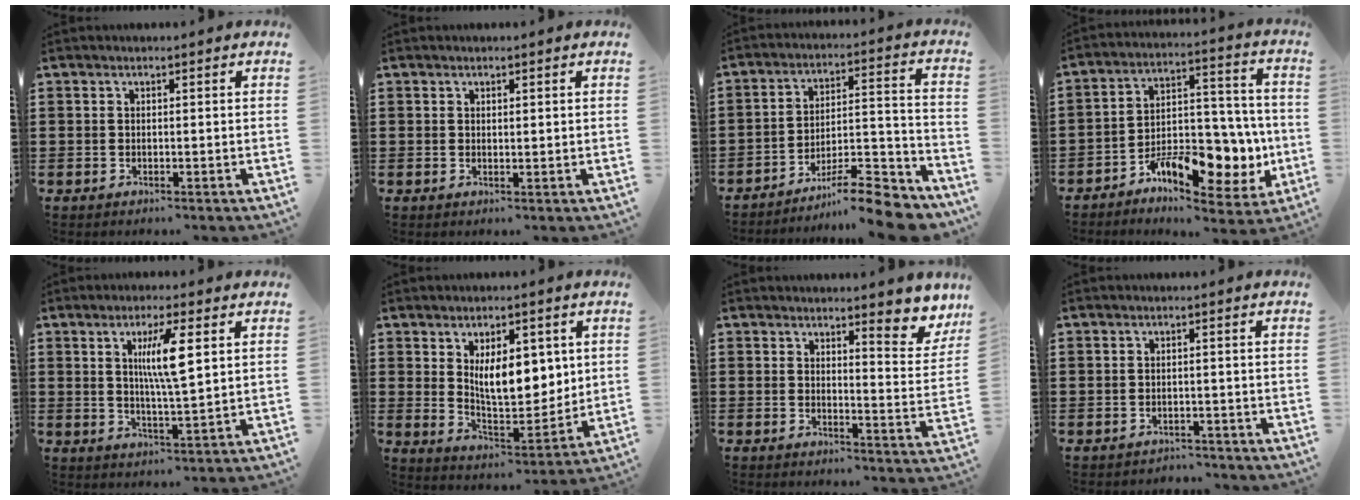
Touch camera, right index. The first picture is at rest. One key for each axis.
{"total": 0.6, "fx": 0.4, "fy": 0.3, "fz": 0.3, "tx": -0.007, "ty": 0.003, "tz": 0.007}
{"total": 11.0, "fx": -9.6, "fy": 1.3, "fz": 5.3, "tx": -0.065, "ty": 0.031, "tz": -0.182}
{"total": 11.1, "fx": -5.9, "fy": 6.2, "fz": 7.1, "tx": -0.100, "ty": 0.021, "tz": -0.100}
{"total": 7.1, "fx": 2.3, "fy": 1.1, "fz": 6.6, "tx": -0.126, "ty": 0.001, "tz": 0.032}
{"total": 9.8, "fx": 3.0, "fy": 4.8, "fz": 7.9, "tx": -0.123, "ty": -0.006, "tz": 0.048}
{"total": 4.8, "fx": 4.2, "fy": 0.6, "fz": 2.2, "tx": -0.036, "ty": -0.030, "tz": 0.068}
{"total": 1.6, "fx": -1.6, "fy": 0.4, "fz": -0.2, "tx": -0.002, "ty": 0.003, "tz": -0.037}